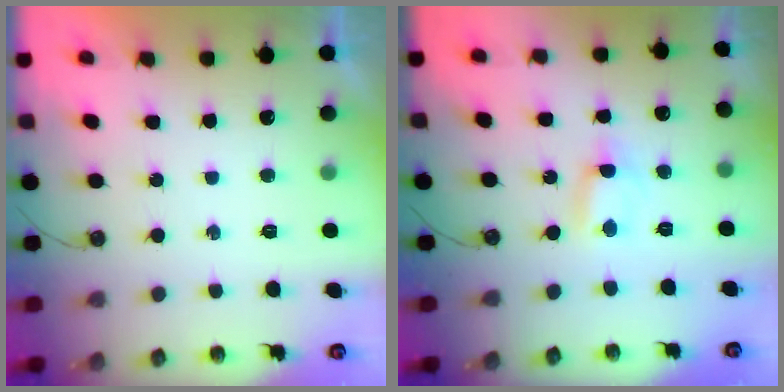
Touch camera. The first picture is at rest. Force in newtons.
{"total": 0.6, "press": 0.3, "slide": 0.6}